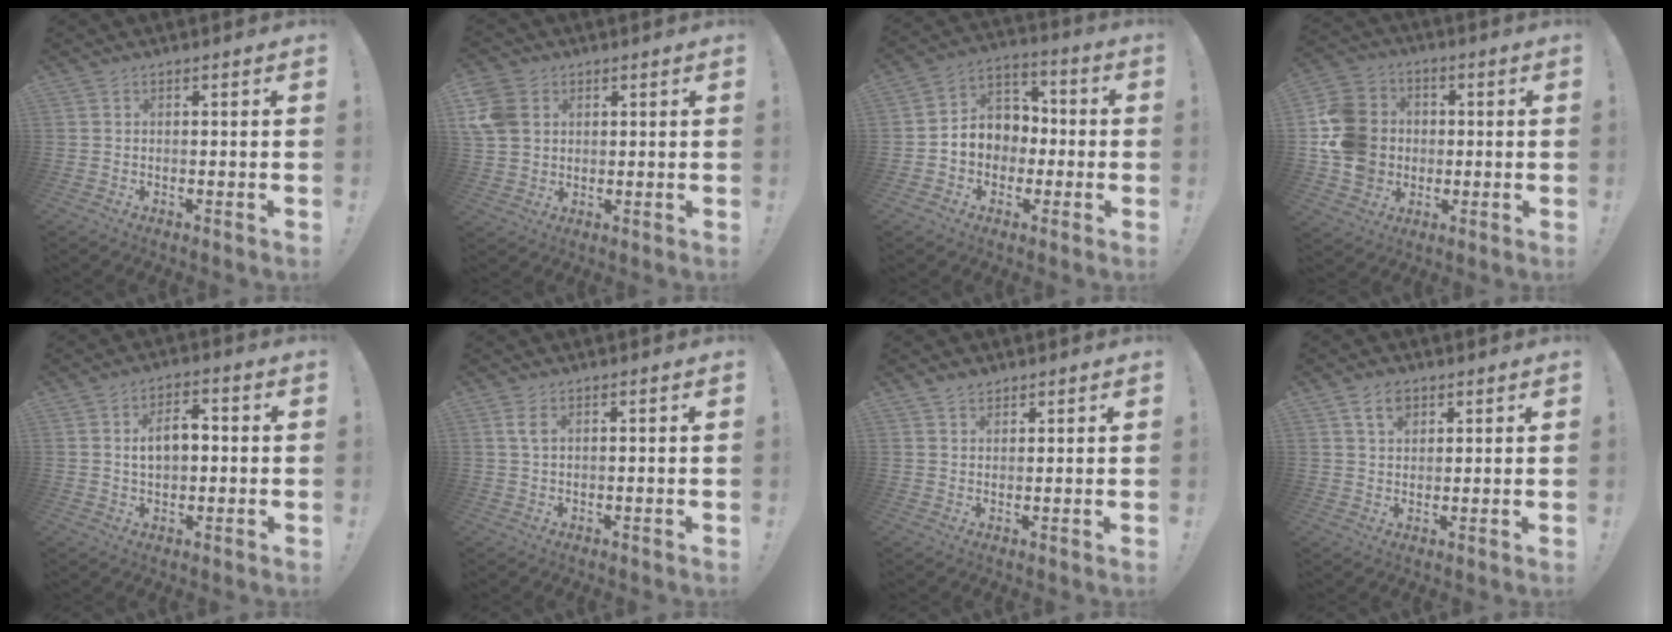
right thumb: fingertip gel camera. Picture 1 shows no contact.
{"total": 9.2, "force": [2.8, 7.3, 4.8], "torque": [-0.102, -0.001, 0.058]}
{"total": 9.8, "force": [-1.4, 9.0, 3.6], "torque": [-0.048, 0.012, -0.017]}
{"total": 16.3, "force": [-0.2, 14.6, 7.4], "torque": [-0.135, 0.012, 0.001]}
{"total": 7.0, "force": [0.4, 4.4, 5.4], "torque": [-0.077, 0.008, 0.003]}
{"total": 3.2, "force": [1.3, 1.7, 2.5], "torque": [-0.045, 0.003, 0.022]}
{"total": 2.6, "force": [2.1, 1.4, 0.6], "torque": [-0.006, -0.011, 0.038]}
{"total": 5.7, "force": [3.2, 3.5, 3.2], "torque": [-0.055, -0.005, 0.058]}